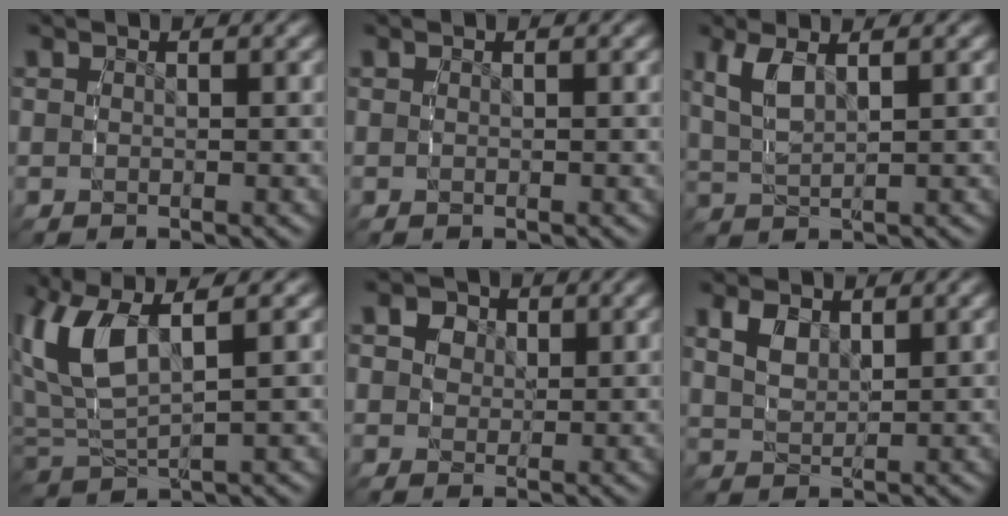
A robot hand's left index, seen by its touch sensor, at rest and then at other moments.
{"total": 0.0}
{"total": 3.0, "force": [1.3, 1.5, 2.3], "torque": [-0.062, 0.001, 0.031]}
{"total": 6.6, "force": [2.1, 4.0, 4.9], "torque": [-0.140, 0.000, 0.043]}
{"total": 5.4, "force": [2.0, 4.6, 1.9], "torque": [-0.035, 0.000, 0.029]}
{"total": 2.8, "force": [1.3, 1.9, 1.6], "torque": [-0.033, -0.002, 0.029]}